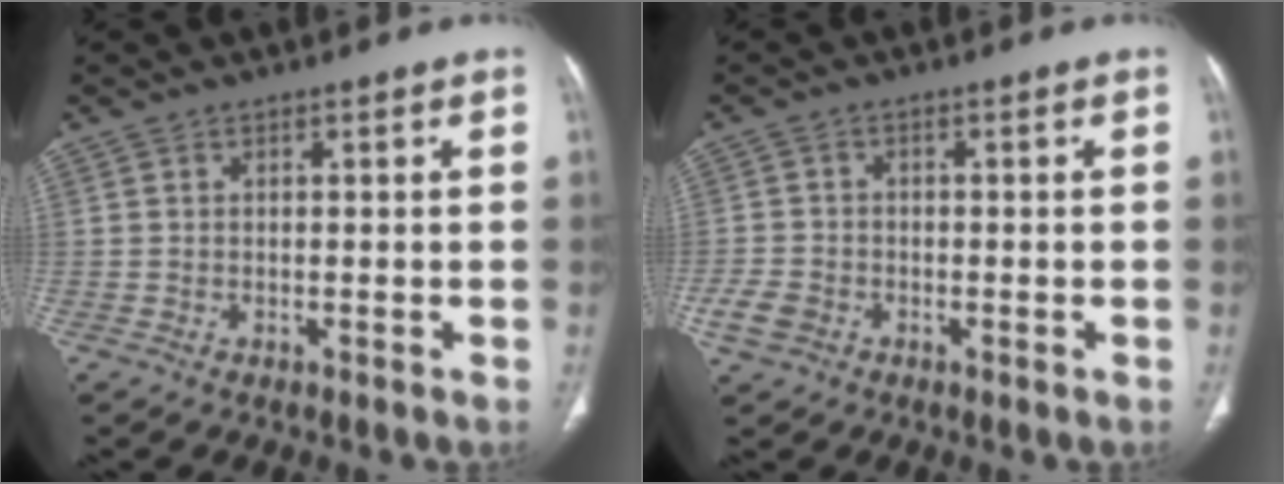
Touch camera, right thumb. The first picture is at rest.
{"total": 4.0, "force": [-1.7, 3.1, 1.8], "torque": [-0.034, 0.013, -0.030]}